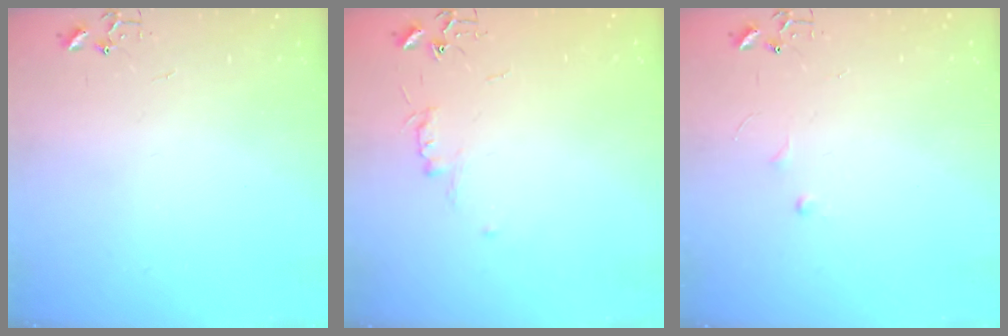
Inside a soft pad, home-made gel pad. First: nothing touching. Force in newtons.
{"total": 4.8, "press": 4.7, "slide": 0.6}
{"total": 3.4, "press": 3.4, "slide": 0.5}